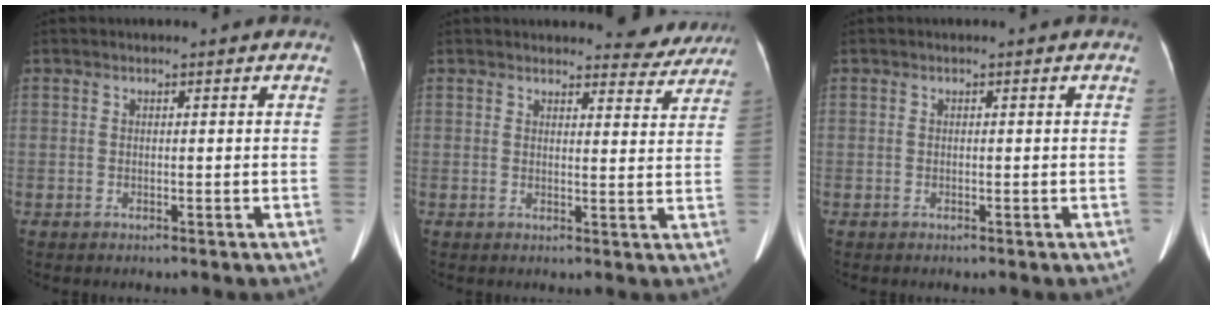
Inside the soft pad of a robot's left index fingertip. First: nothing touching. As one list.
[{"total": 6.4, "force": [6.2, 1.7, 0.3], "torque": [0.015, -0.018, 0.054]}, {"total": 0.0}]